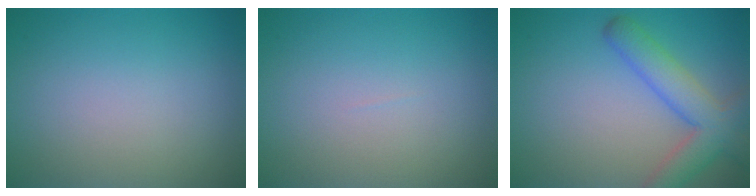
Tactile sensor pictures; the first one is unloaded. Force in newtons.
{"total": 0.0}
{"total": 5.4, "press": 5.3, "slide": 0.3}